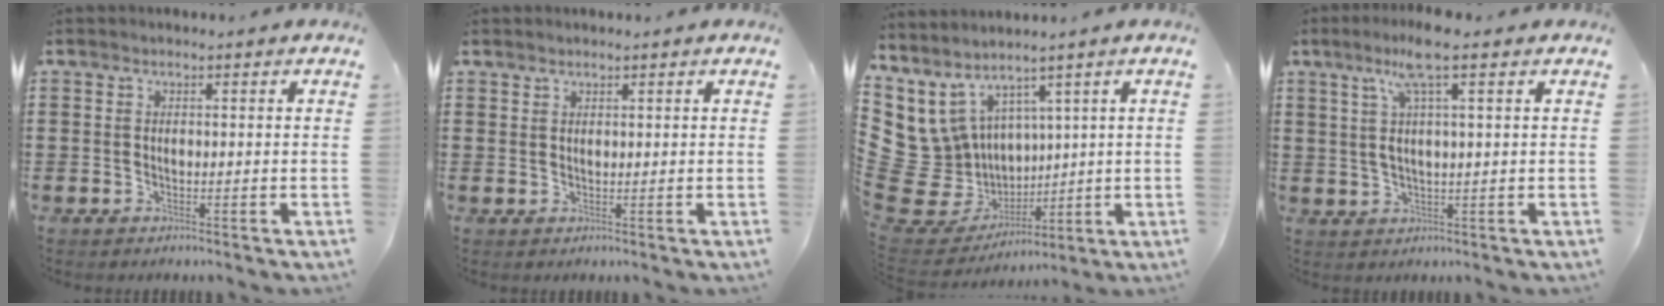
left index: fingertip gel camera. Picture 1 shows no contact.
{"total": 1.2, "force": [1.1, 0.3, 0.1], "torque": [-0.004, 0.000, 0.022]}
{"total": 8.7, "force": [1.5, 8.3, 2.1], "torque": [-0.115, -0.040, 0.036]}
{"total": 6.7, "force": [3.5, 0.5, 5.7], "torque": [-0.118, 0.006, 0.058]}